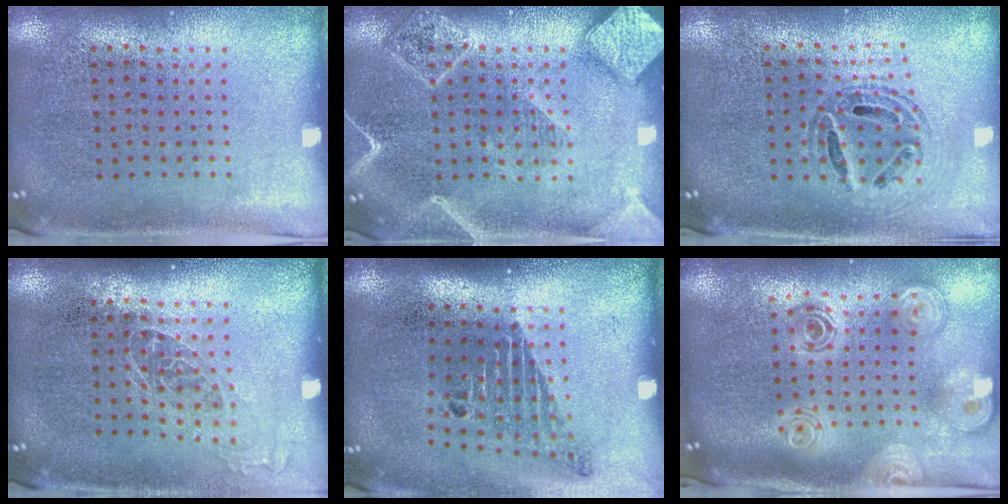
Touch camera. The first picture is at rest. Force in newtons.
{"total": 2.3, "press": 2.2, "slide": 0.3}
{"total": 0.9, "press": 0.9, "slide": 0.1}
{"total": 1.1, "press": 0.9, "slide": 0.5}
{"total": 1.8, "press": 1.2, "slide": 1.3}
{"total": 2.6, "press": 1.9, "slide": 1.8}